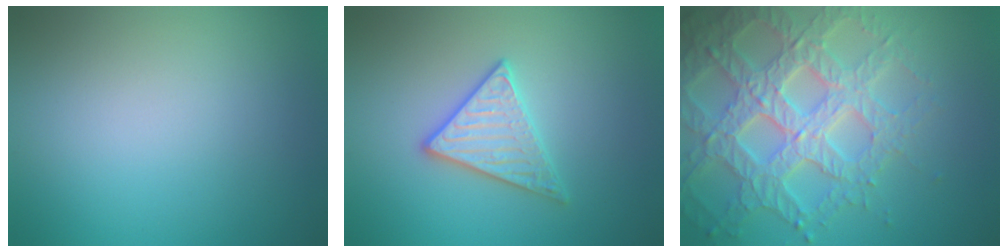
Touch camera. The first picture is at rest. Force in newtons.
{"total": 2.9, "press": 2.8, "slide": 0.7}
{"total": 7.0, "press": 6.7, "slide": 1.8}